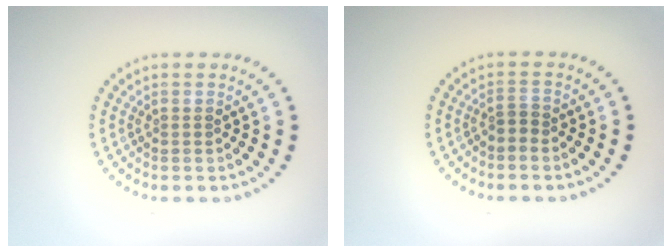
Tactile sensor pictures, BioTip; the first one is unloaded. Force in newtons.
{"total": 1.2, "press": 1.0, "slide": 0.8}